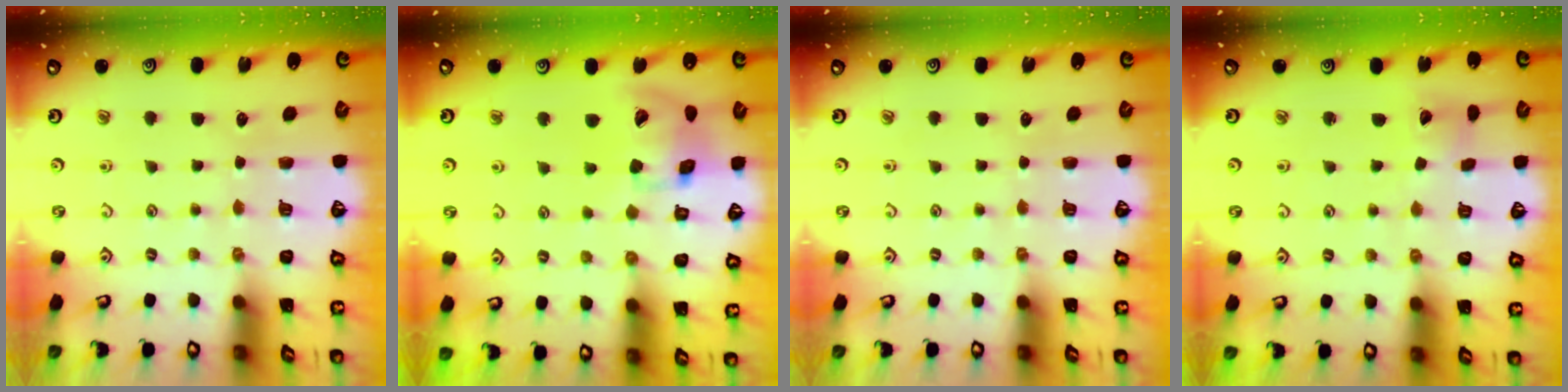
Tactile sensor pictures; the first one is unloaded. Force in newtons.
{"total": 15.7, "press": 15.5, "slide": 2.2}
{"total": 0.0}
{"total": 4.9, "press": 4.9, "slide": 0.4}